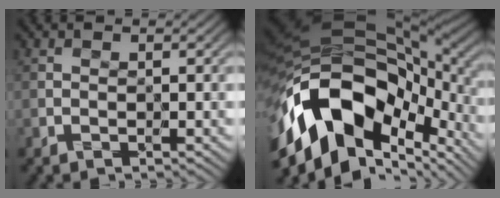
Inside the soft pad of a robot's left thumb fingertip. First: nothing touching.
{"total": 17.3, "force": [-5.5, 9.7, 13.3], "torque": [-0.283, -0.008, -0.094]}